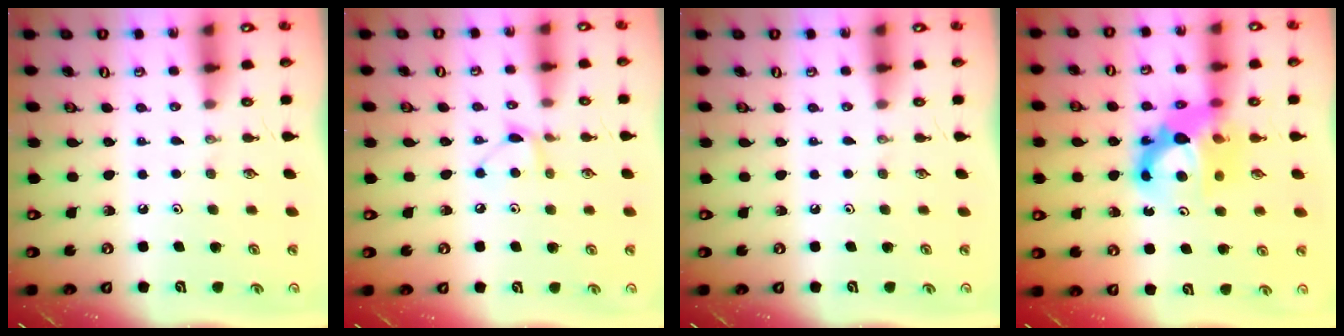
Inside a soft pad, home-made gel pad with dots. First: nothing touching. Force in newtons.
{"total": 7.4, "press": 7.4, "slide": 0.6}
{"total": 0.0}
{"total": 12.4, "press": 12.3, "slide": 1.1}